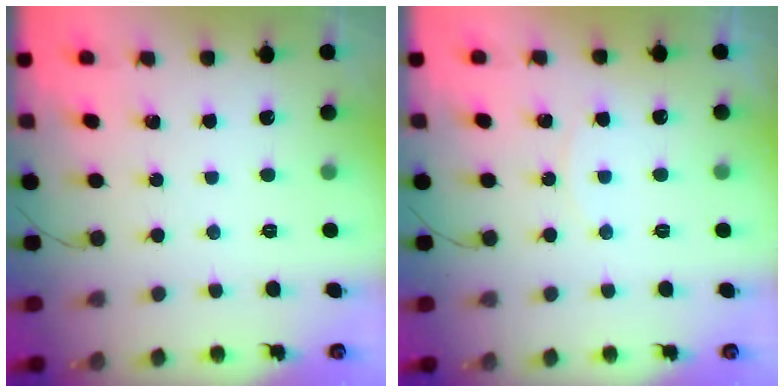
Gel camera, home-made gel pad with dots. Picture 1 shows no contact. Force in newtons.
{"total": 3.0, "press": 3.0, "slide": 0.4}